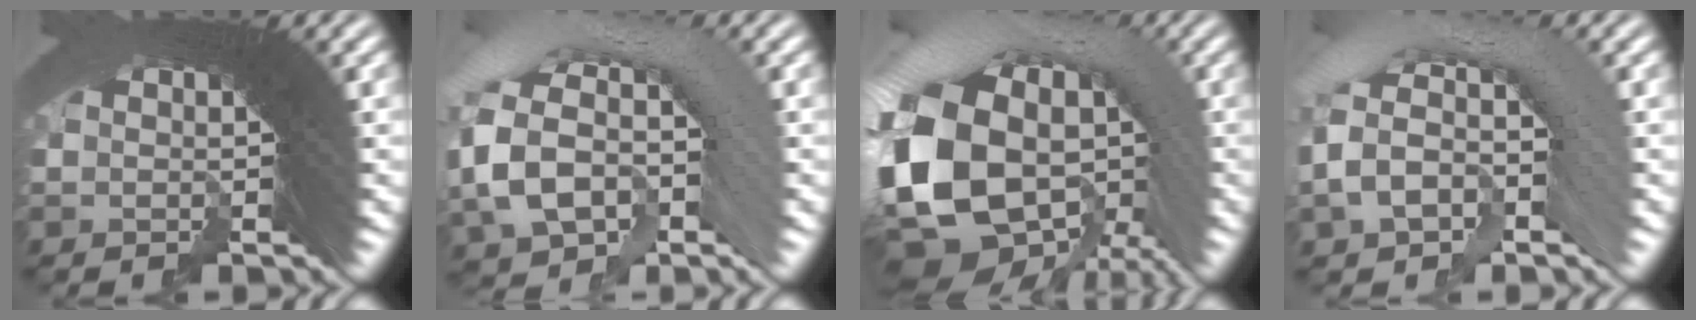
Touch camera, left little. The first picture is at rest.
{"total": 7.6, "force": [1.0, 4.9, 5.7], "torque": [-0.098, 0.020, 0.007]}
{"total": 15.2, "force": [-0.8, 10.8, 10.7], "torque": [-0.235, -0.030, -0.008]}
{"total": 6.3, "force": [1.0, 3.9, 4.9], "torque": [-0.077, 0.031, 0.002]}